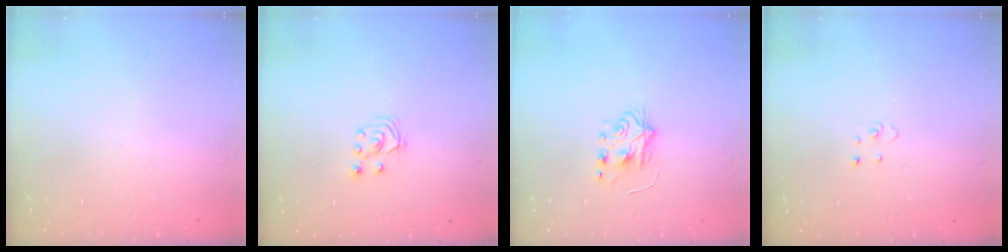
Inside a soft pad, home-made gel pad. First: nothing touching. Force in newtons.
{"total": 2.8, "press": 2.7, "slide": 0.7}
{"total": 5.9, "press": 5.8, "slide": 0.7}
{"total": 2.9, "press": 2.9, "slide": 0.2}